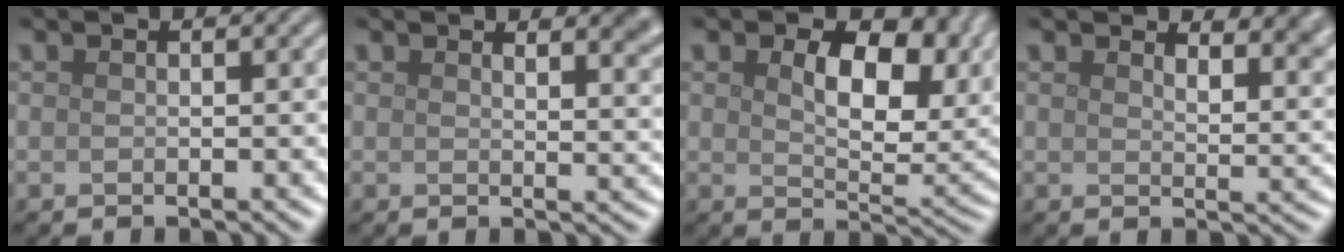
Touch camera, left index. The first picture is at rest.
{"total": 3.7, "force": [2.6, 1.4, 2.3], "torque": [-0.013, 0.003, 0.034]}
{"total": 9.4, "force": [2.4, 5.1, 7.5], "torque": [-0.120, -0.007, 0.042]}
{"total": 5.5, "force": [4.2, 2.0, 3.0], "torque": [-0.030, 0.004, 0.053]}